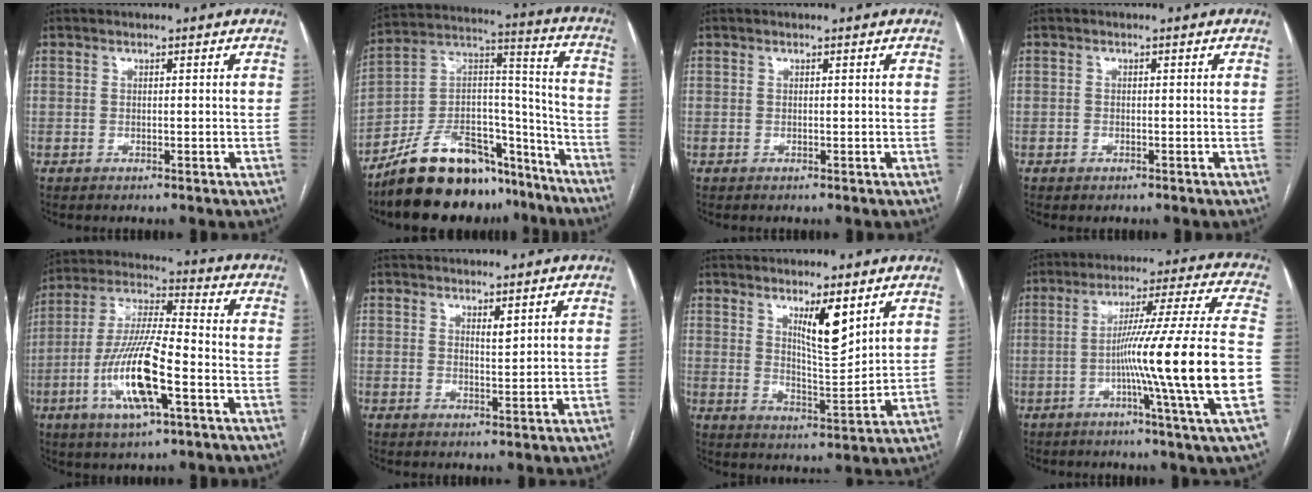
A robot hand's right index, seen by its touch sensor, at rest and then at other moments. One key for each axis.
{"total": 21.2, "fx": -16.8, "fy": 8.3, "fz": 9.8, "tx": -0.157, "ty": 0.050, "tz": -0.284}
{"total": 0.0}
{"total": 0.8, "fx": -0.5, "fy": 0.6, "fz": 0.3, "tx": -0.005, "ty": 0.002, "tz": -0.006}
{"total": 14.7, "fx": -5.0, "fy": 2.5, "fz": 13.6, "tx": -0.278, "ty": -0.006, "tz": -0.091}
{"total": 1.5, "fx": 1.0, "fy": 0.3, "fz": 1.0, "tx": -0.021, "ty": -0.006, "tz": 0.020}
{"total": 7.2, "fx": 4.1, "fy": 1.3, "fz": 5.8, "tx": -0.100, "ty": -0.014, "tz": 0.073}
{"total": 18.9, "fx": -4.7, "fy": -2.9, "fz": 18.1, "tx": -0.277, "ty": -0.006, "tz": -0.084}